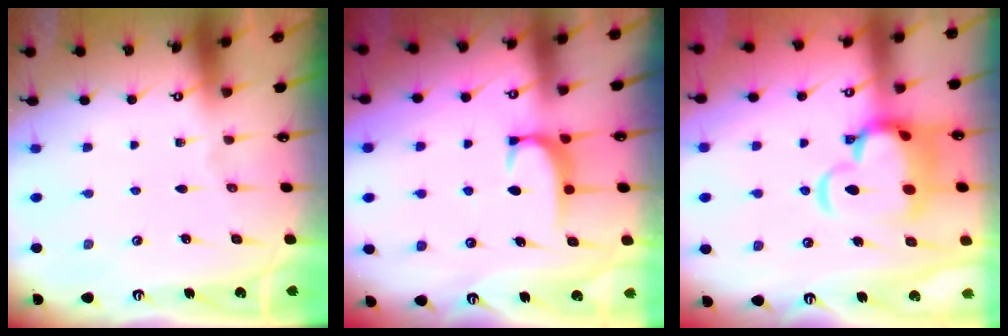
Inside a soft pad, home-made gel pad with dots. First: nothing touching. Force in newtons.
{"total": 1.8, "press": 1.8, "slide": 0.4}
{"total": 10.8, "press": 10.6, "slide": 2.0}